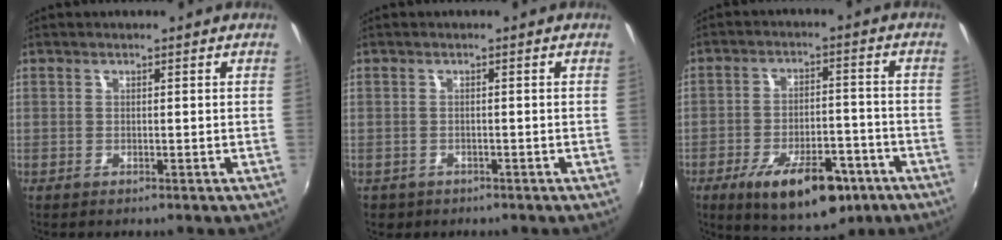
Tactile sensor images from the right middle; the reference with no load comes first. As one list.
[{"total": 2.8, "force": [-1.4, 2.2, 0.9], "torque": [-0.025, -0.006, -0.018]}, {"total": 15.3, "force": [-8.8, 6.4, 10.7], "torque": [-0.186, -0.010, -0.125]}]